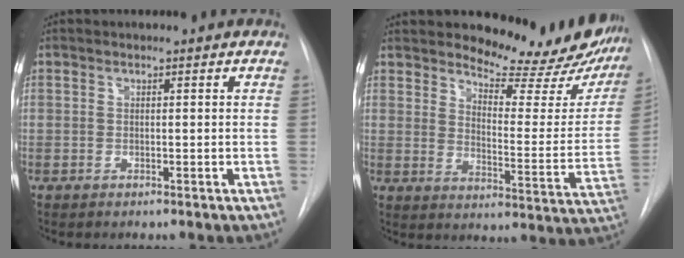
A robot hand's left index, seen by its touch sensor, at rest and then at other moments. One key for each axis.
{"total": 19.9, "fx": 17.9, "fy": 5.2, "fz": 7.2, "tx": -0.083, "ty": -0.086, "tz": 0.215}